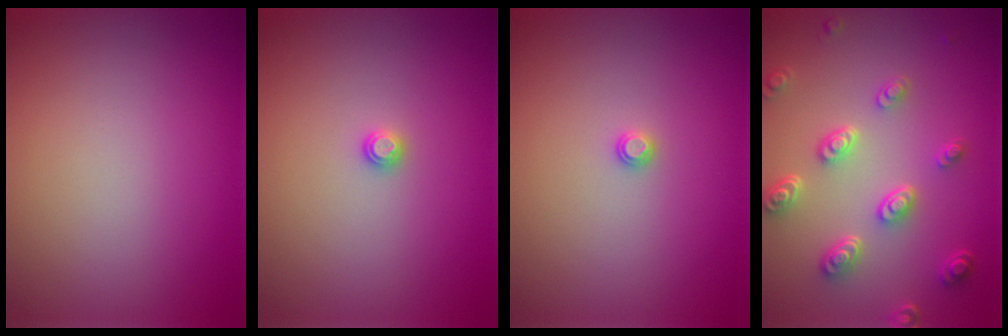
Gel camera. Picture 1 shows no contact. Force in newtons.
{"total": 0.8, "press": 0.8, "slide": 0.1}
{"total": 0.6, "press": 0.6, "slide": 0.2}
{"total": 4.6, "press": 3.4, "slide": 3.0}